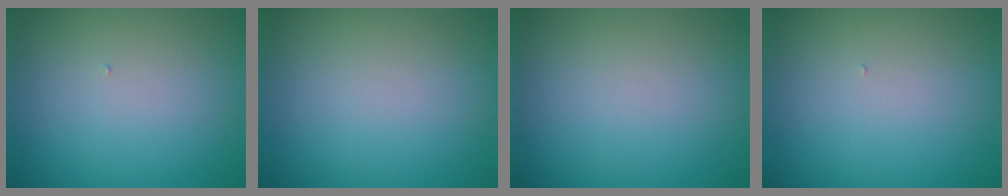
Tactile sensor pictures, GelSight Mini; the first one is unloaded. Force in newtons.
{"total": 0.0}
{"total": 0.0}
{"total": 0.0}